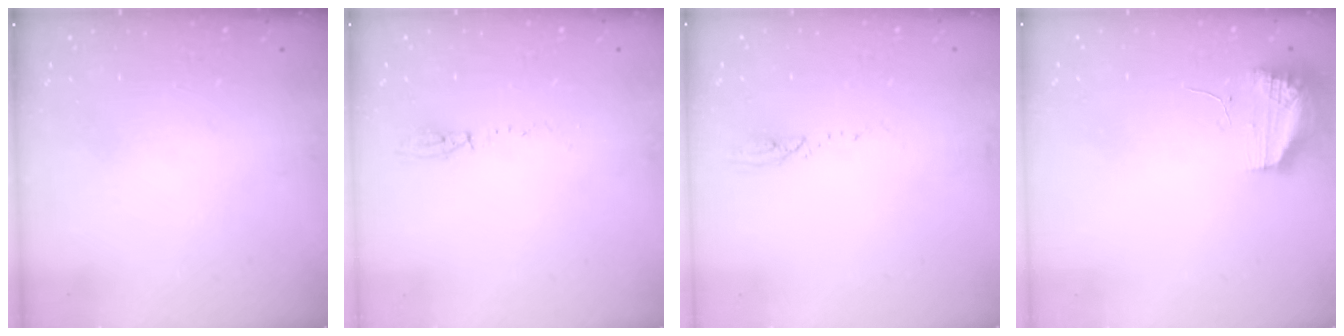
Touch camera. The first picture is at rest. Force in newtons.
{"total": 3.9, "press": 3.8, "slide": 0.9}
{"total": 2.4, "press": 2.4, "slide": 0.3}
{"total": 9.7, "press": 9.7, "slide": 0.9}